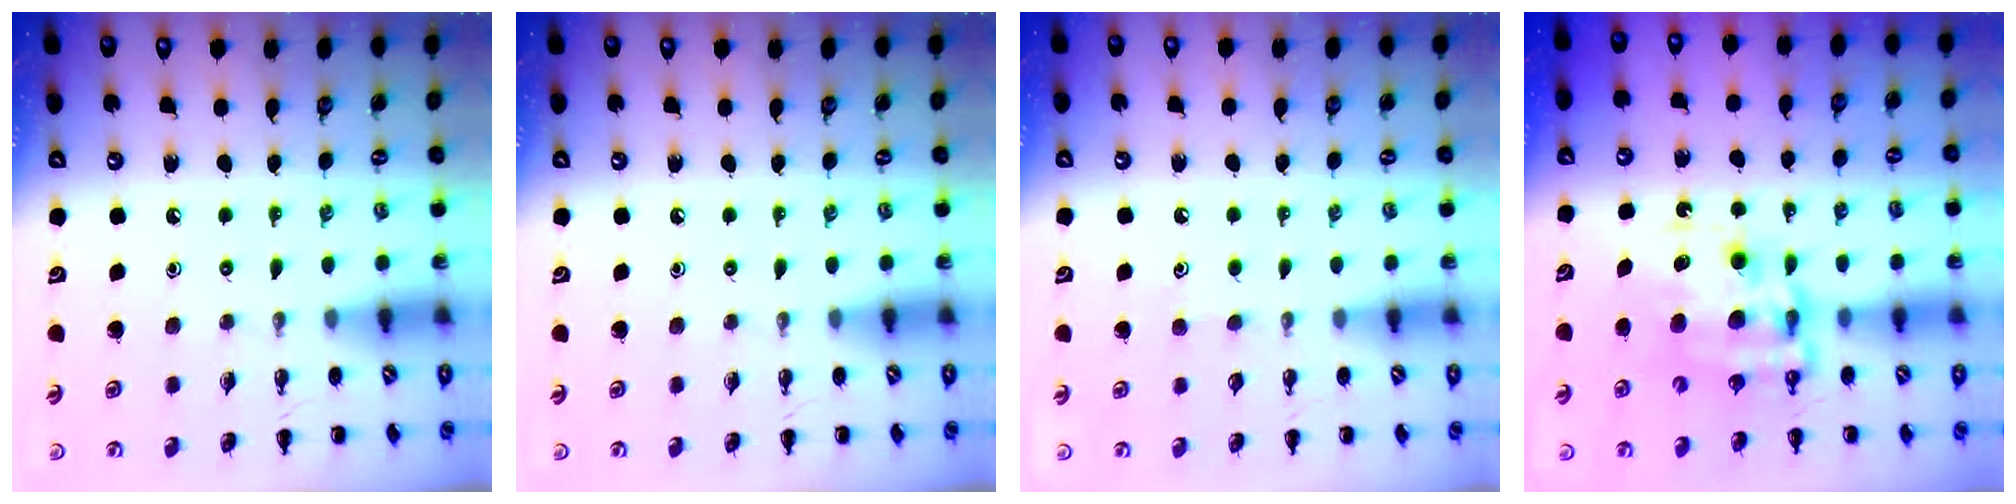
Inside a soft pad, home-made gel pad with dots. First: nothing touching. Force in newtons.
{"total": 0.0}
{"total": 3.7, "press": 3.5, "slide": 1.1}
{"total": 12.0, "press": 11.7, "slide": 2.5}